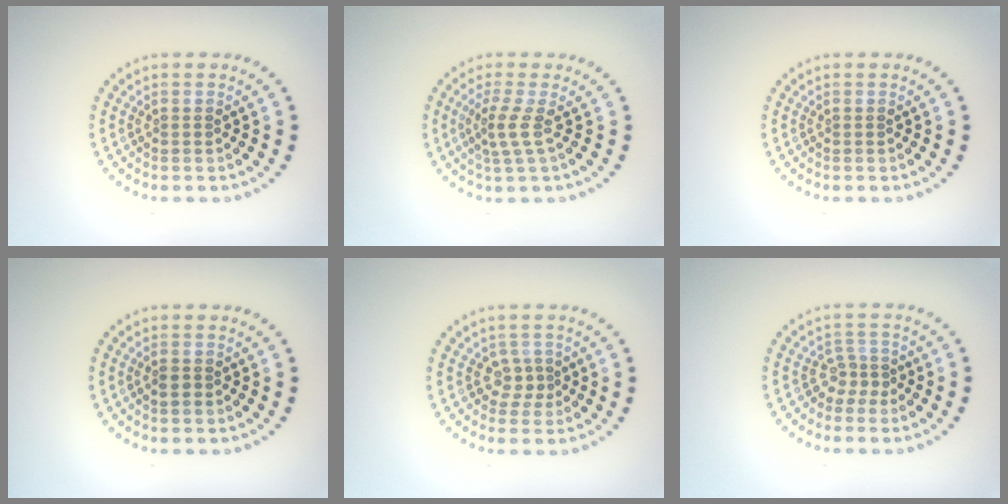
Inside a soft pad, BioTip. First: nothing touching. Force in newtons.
{"total": 2.2, "press": 1.6, "slide": 1.5}
{"total": 0.0}
{"total": 0.9, "press": 0.9, "slide": 0.4}
{"total": 1.7, "press": 1.3, "slide": 1.2}
{"total": 1.7, "press": 1.2, "slide": 1.2}